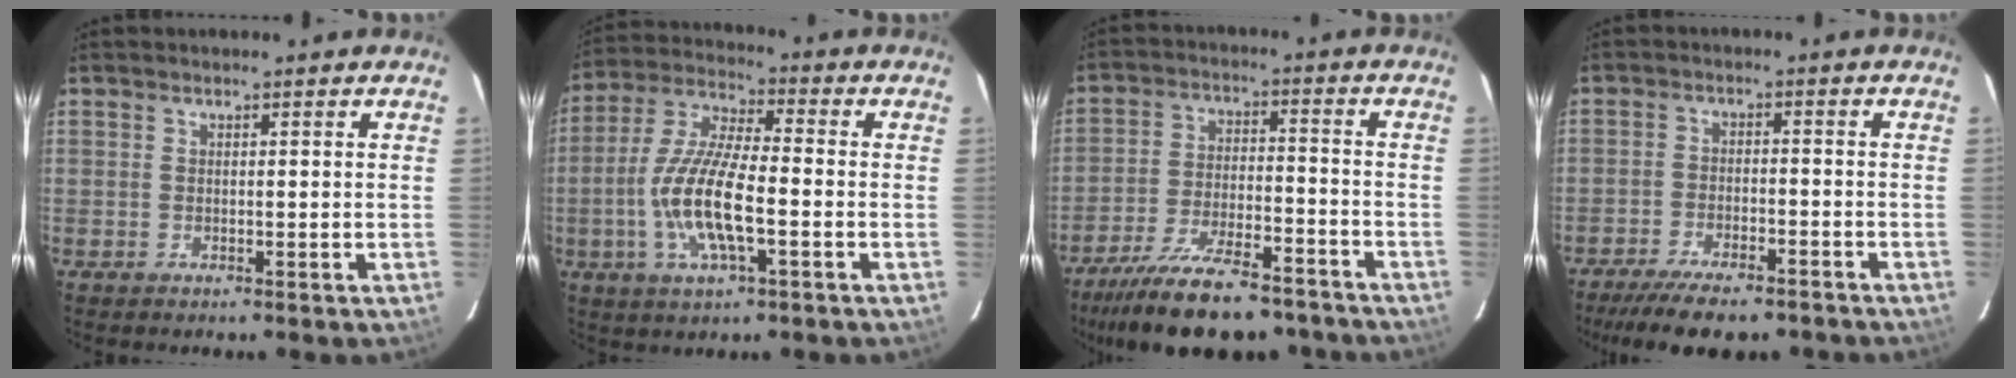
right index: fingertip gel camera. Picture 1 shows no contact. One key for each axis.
{"total": 13.7, "fx": -3.5, "fy": 3.7, "fz": 12.7, "tx": -0.263, "ty": -0.005, "tz": -0.069}
{"total": 20.8, "fx": -17.2, "fy": 6.1, "fz": 9.9, "tx": -0.191, "ty": -0.020, "tz": -0.257}
{"total": 13.6, "fx": -11.2, "fy": 3.8, "fz": 6.7, "tx": -0.140, "ty": -0.019, "tz": -0.168}